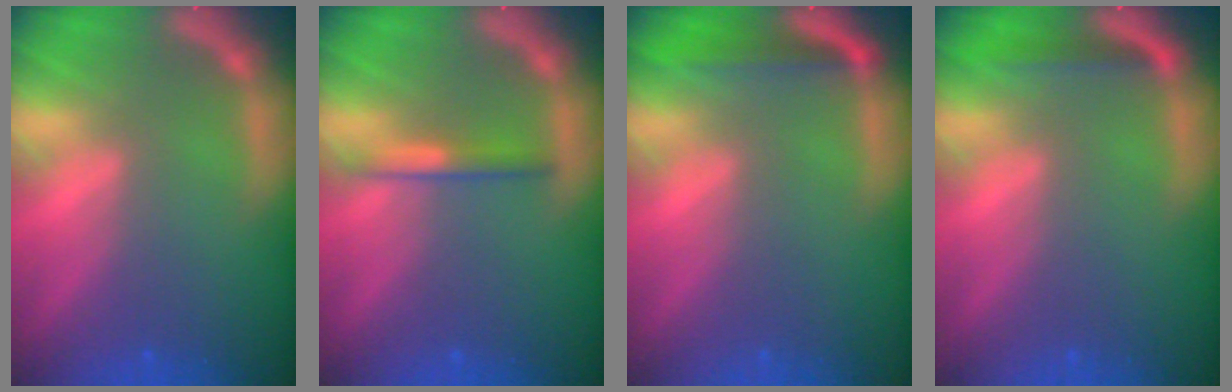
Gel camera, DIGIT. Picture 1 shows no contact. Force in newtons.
{"total": 2.0}
{"total": 3.0}
{"total": 1.9}